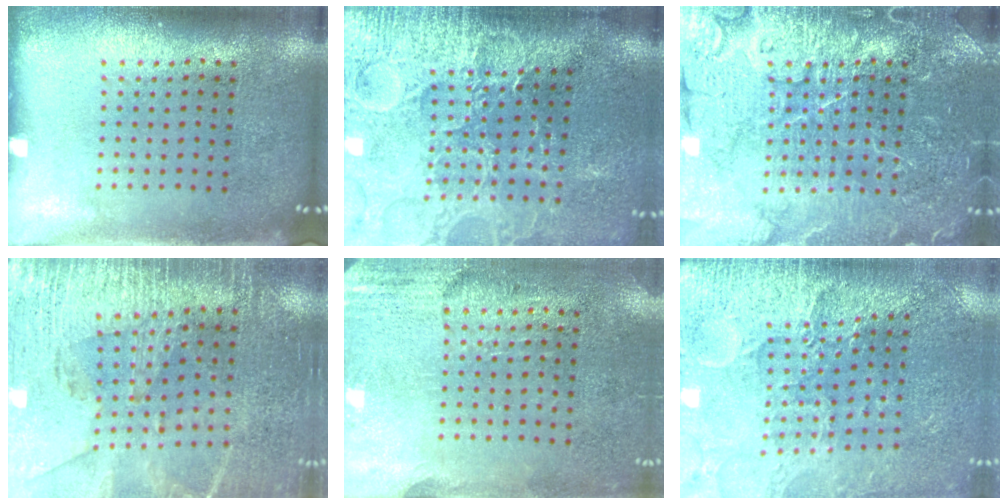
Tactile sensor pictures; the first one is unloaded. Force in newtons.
{"total": 4.3, "press": 3.8, "slide": 2.0}
{"total": 7.1, "press": 7.0, "slide": 1.0}
{"total": 3.1, "press": 2.9, "slide": 1.1}
{"total": 2.8, "press": 2.4, "slide": 1.4}
{"total": 3.2, "press": 3.2, "slide": 0.3}